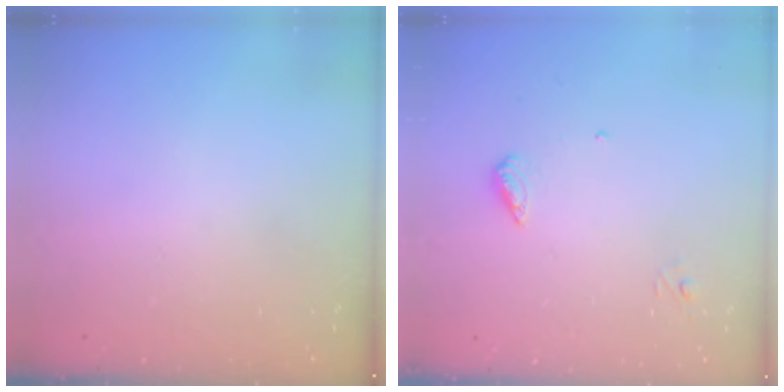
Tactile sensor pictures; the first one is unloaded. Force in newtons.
{"total": 6.0, "press": 6.0, "slide": 0.6}